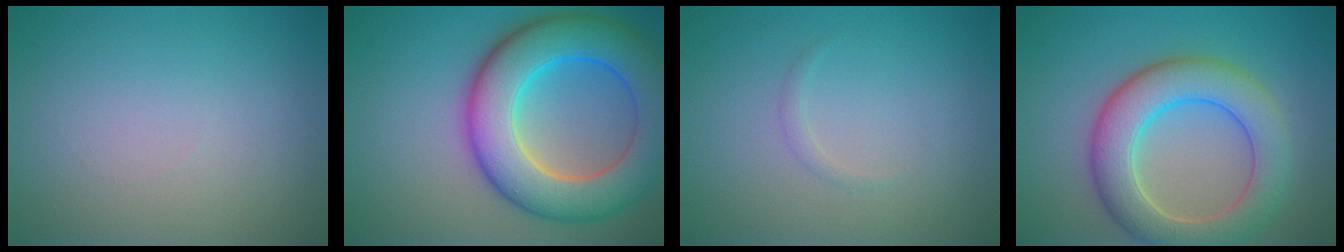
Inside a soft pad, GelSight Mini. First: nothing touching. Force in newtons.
{"total": 10.8, "press": 10.8, "slide": 0.3}
{"total": 0.6, "press": 0.6, "slide": 0.0}
{"total": 7.4, "press": 7.3, "slide": 0.3}